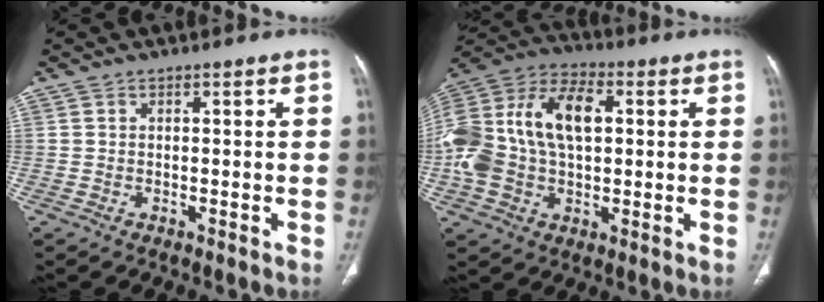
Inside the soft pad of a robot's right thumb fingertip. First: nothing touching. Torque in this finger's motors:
{"motor_torque": [2.11, 2.03, 1.60, -0.05, 0.25]}